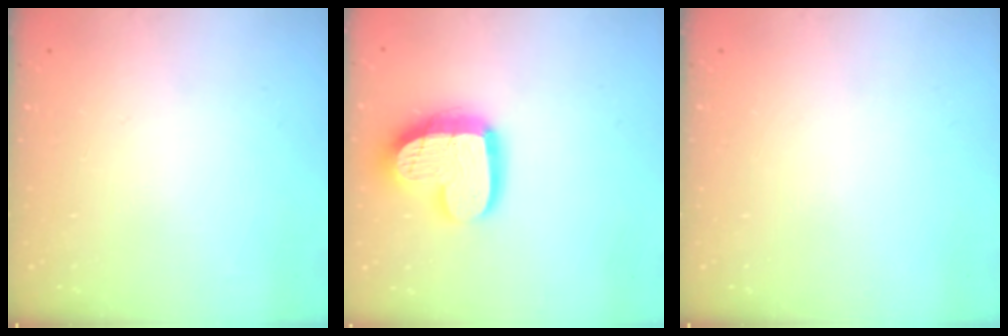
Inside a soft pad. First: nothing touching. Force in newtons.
{"total": 16.5, "press": 16.4, "slide": 1.3}
{"total": 0.0}